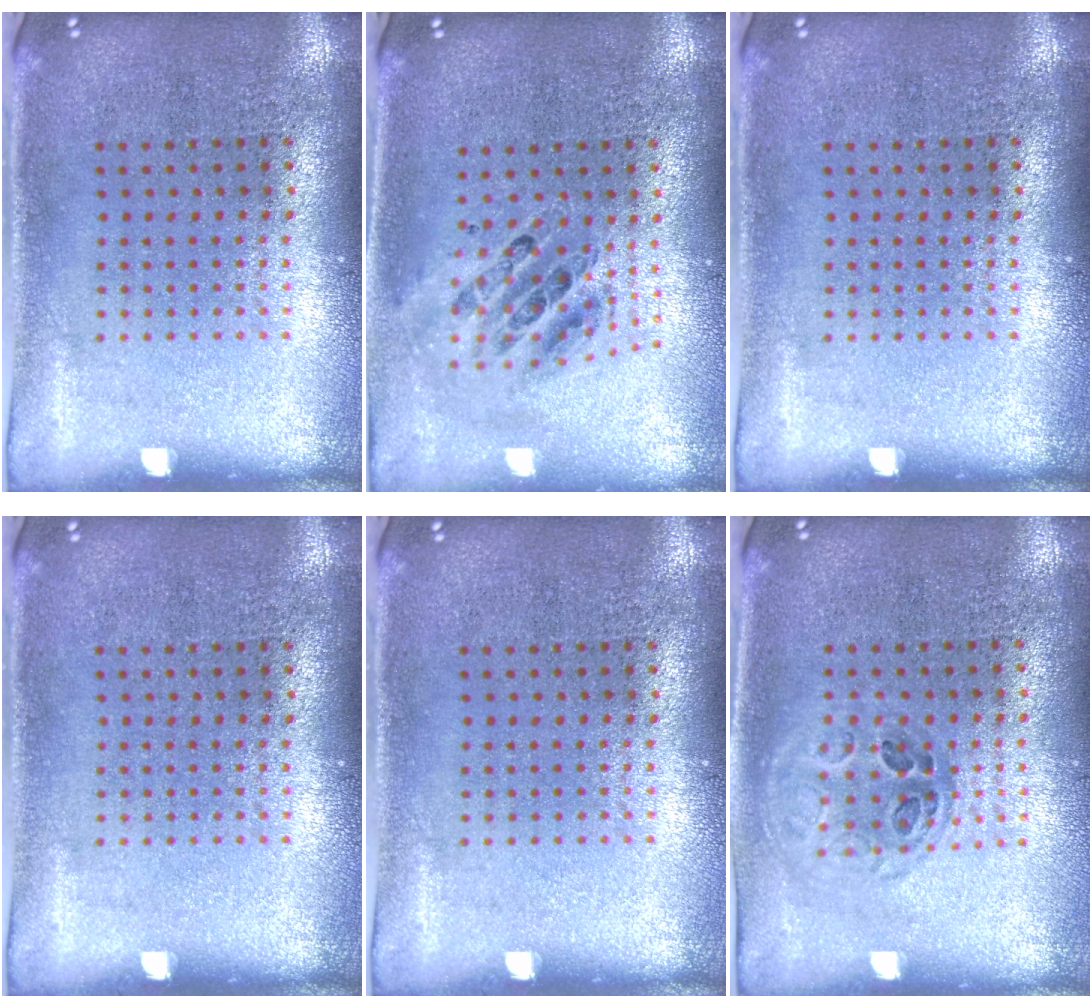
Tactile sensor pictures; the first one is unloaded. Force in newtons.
{"total": 0.8, "press": 0.7, "slide": 0.1}
{"total": 0.0}
{"total": 0.0}
{"total": 0.0}
{"total": 1.0, "press": 1.0, "slide": 0.4}